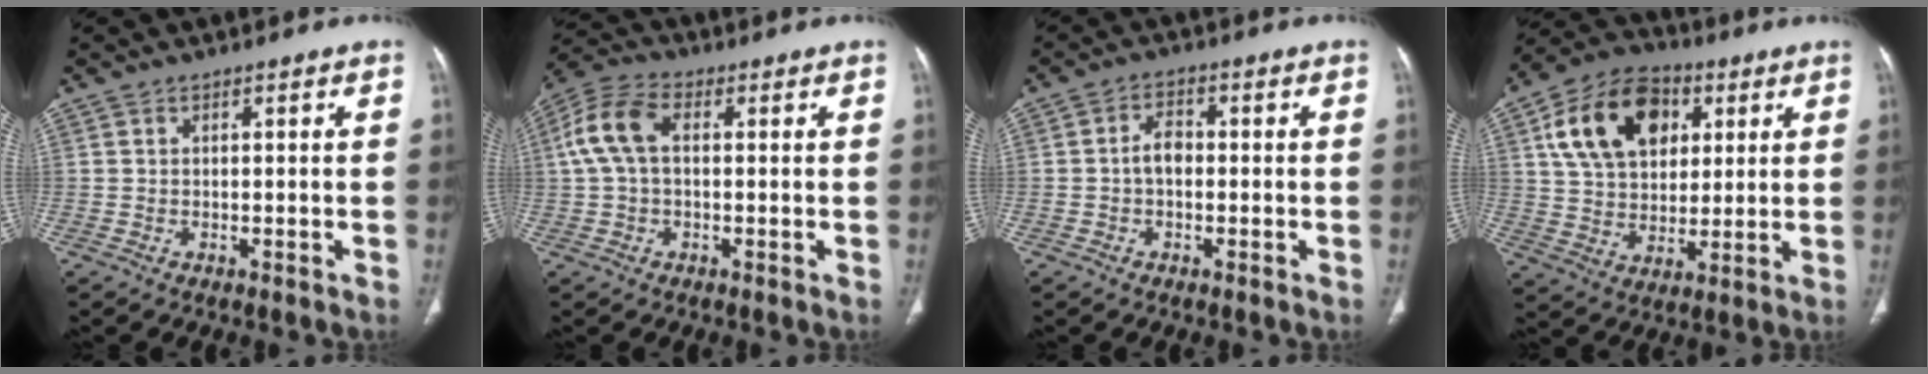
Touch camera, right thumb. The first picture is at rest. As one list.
[{"total": 9.1, "force": [1.3, 5.0, 7.4], "torque": [-0.171, 0.027, 0.021]}, {"total": 3.5, "force": [-0.4, 2.3, 2.7], "torque": [-0.040, 0.012, -0.013]}, {"total": 17.6, "force": [6.0, 12.2, 11.1], "torque": [-0.173, -0.002, 0.104]}]